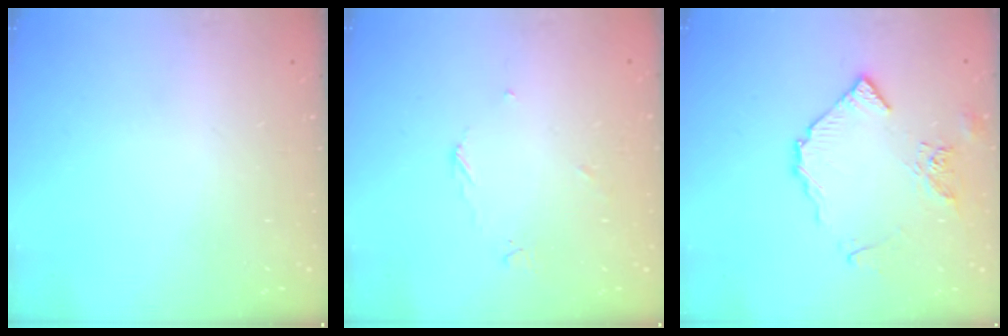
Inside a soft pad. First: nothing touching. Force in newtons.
{"total": 3.5, "press": 3.5, "slide": 0.5}
{"total": 10.1, "press": 10.0, "slide": 1.1}